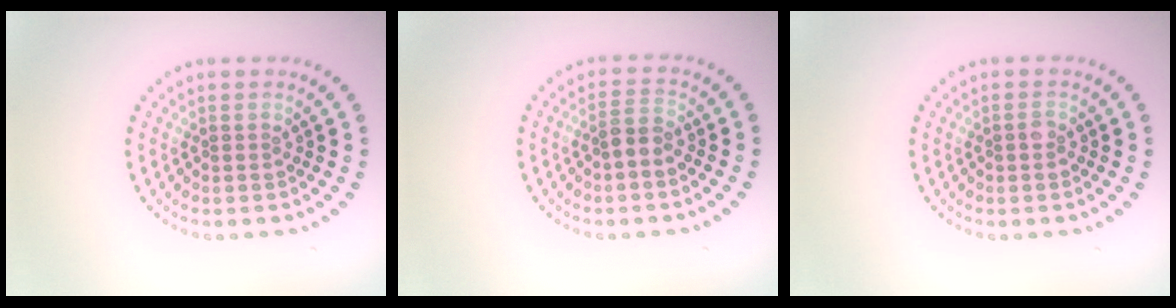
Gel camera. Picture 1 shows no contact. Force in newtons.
{"total": 1.8, "press": 1.5, "slide": 1.0}
{"total": 0.6, "press": 0.5, "slide": 0.3}